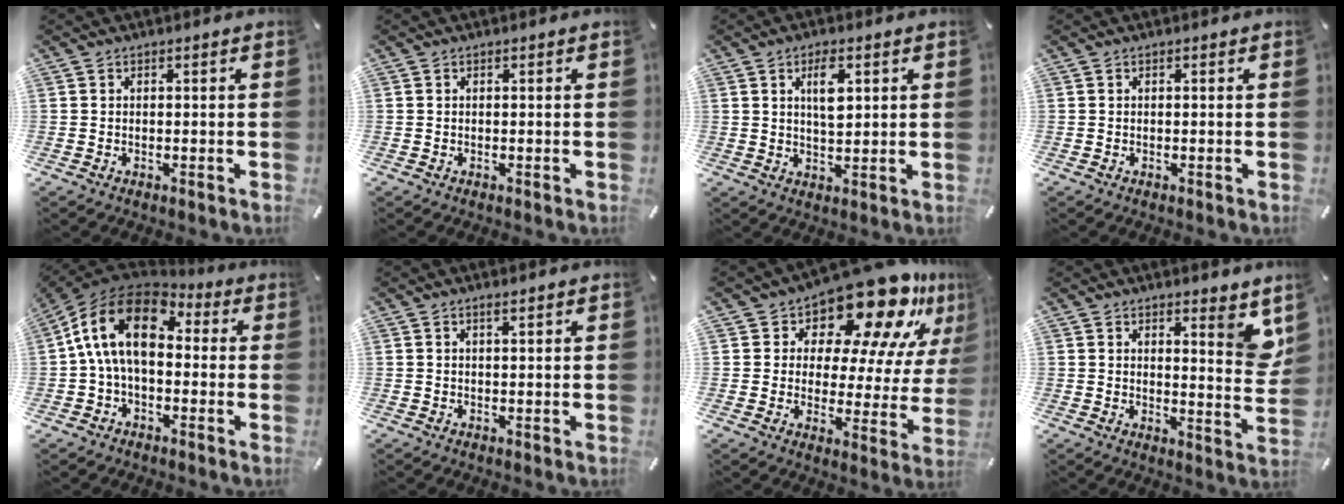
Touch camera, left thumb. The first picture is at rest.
{"total": 0.0}
{"total": 7.1, "force": [2.6, 3.0, 5.9], "torque": [-0.092, -0.007, 0.038]}
{"total": 0.0}
{"total": 16.2, "force": [2.2, 9.9, 12.5], "torque": [-0.254, 0.012, 0.035]}
{"total": 1.3, "force": [0.8, 0.1, 1.0], "torque": [-0.019, -0.001, 0.014]}
{"total": 18.7, "force": [14.5, 7.3, 9.4], "torque": [-0.132, -0.127, 0.239]}
{"total": 8.2, "force": [5.6, 2.9, 5.2], "torque": [-0.049, -0.048, 0.094]}